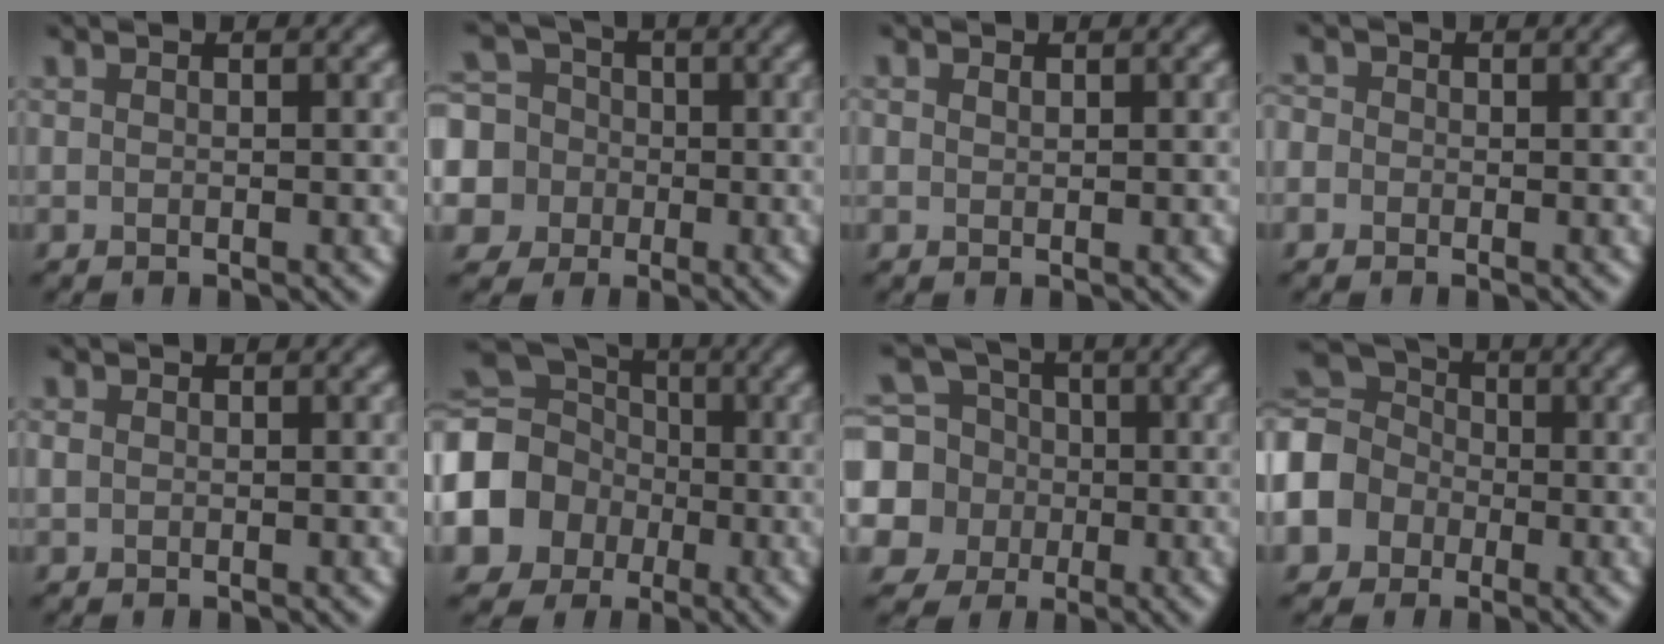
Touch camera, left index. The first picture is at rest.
{"total": 8.4, "force": [0.2, 7.9, 2.8], "torque": [-0.093, 0.031, -0.036]}
{"total": 0.6, "force": [0.2, 0.5, 0.3], "torque": [-0.004, -0.001, 0.004]}
{"total": 2.2, "force": [0.4, 2.0, 0.8], "torque": [-0.001, 0.019, -0.016]}
{"total": 0.7, "force": [0.0, 0.7, 0.2], "torque": [-0.005, 0.002, -0.004]}
{"total": 13.6, "force": [-2.3, 12.1, 5.6], "torque": [-0.147, -0.005, -0.084]}
{"total": 9.8, "force": [0.1, 9.1, 3.4], "torque": [-0.110, 0.024, -0.033]}
{"total": 10.6, "force": [-2.1, 9.2, 4.8], "torque": [-0.130, 0.003, -0.073]}